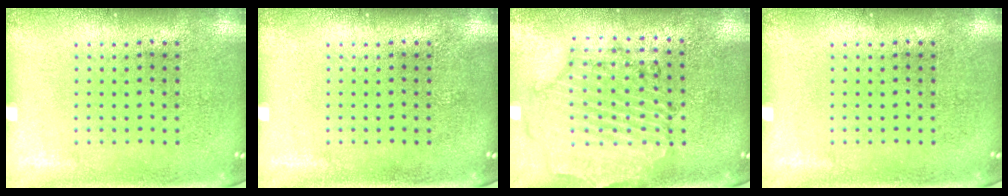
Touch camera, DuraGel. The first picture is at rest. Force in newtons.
{"total": 0.0}
{"total": 1.4, "press": 1.4, "slide": 0.2}
{"total": 0.0}